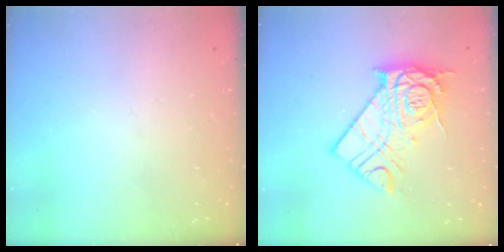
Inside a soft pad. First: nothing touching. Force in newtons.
{"total": 16.4, "press": 16.4, "slide": 1.2}